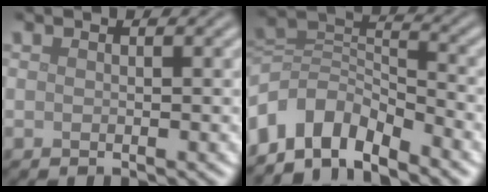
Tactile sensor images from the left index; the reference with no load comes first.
{"total": 7.4, "force": [-5.0, 3.9, 3.8], "torque": [-0.059, -0.005, -0.099]}